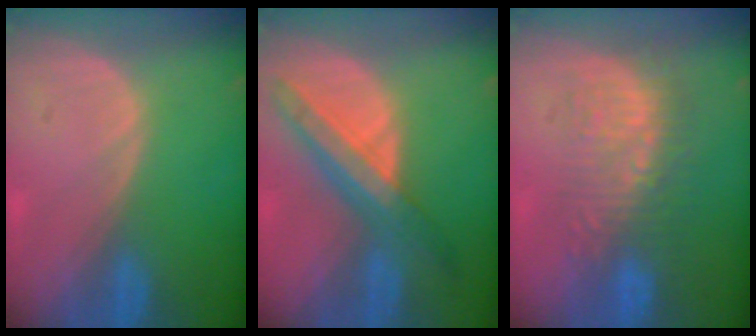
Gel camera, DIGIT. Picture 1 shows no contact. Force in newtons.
{"total": 8.6, "press": 7.6, "slide": 4.1}
{"total": 8.8, "press": 8.4, "slide": 2.5}